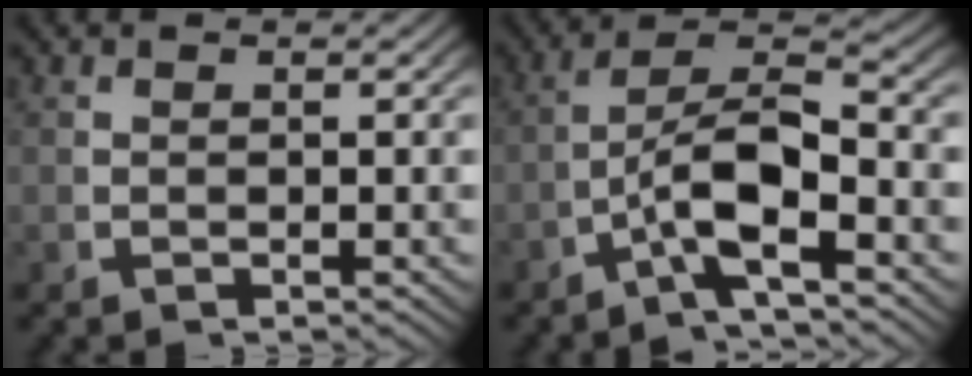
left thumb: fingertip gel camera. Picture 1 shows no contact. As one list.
[{"total": 7.4, "force": [-1.0, 3.8, 6.3], "torque": [-0.123, -0.019, -0.016]}]